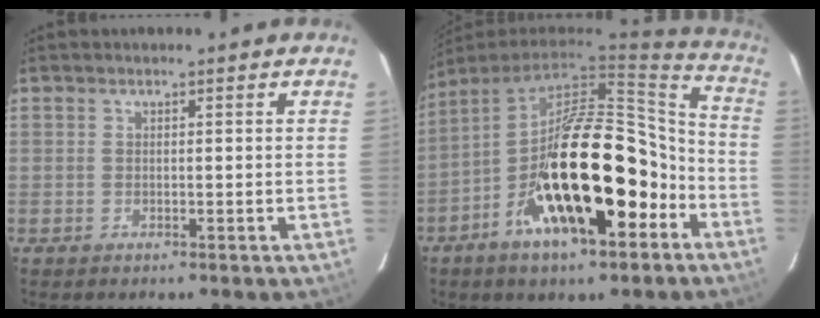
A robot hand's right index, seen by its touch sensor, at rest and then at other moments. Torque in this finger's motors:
{"motor_torque": [1.45, -0.69, 1.05, 0.21]}